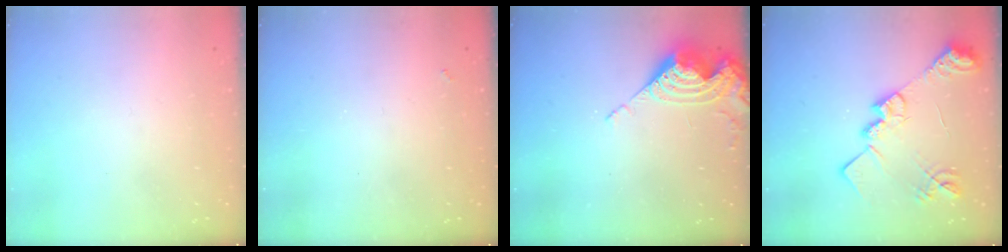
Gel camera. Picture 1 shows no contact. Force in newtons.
{"total": 1.6, "press": 1.6, "slide": 0.4}
{"total": 8.9, "press": 8.9, "slide": 0.9}
{"total": 17.2, "press": 17.1, "slide": 1.4}